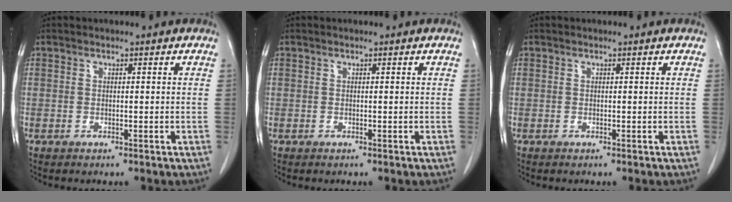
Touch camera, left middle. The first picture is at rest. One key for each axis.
{"total": 0.0}
{"total": 0.0}